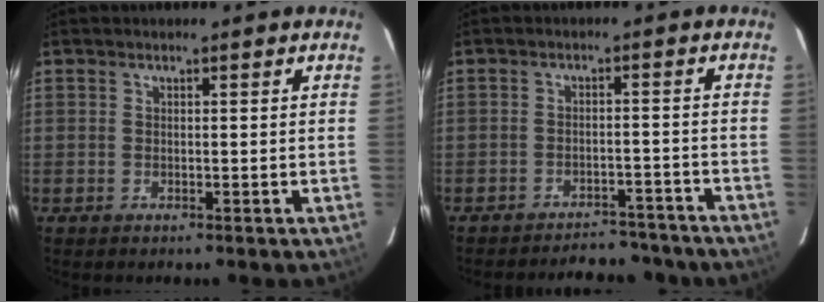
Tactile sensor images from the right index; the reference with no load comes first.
{"total": 10.2, "force": [-9.7, 2.7, 2.0], "torque": [-0.022, 0.002, -0.114]}